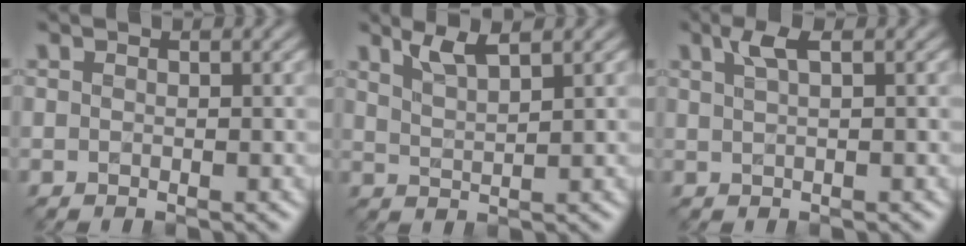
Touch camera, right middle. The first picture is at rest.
{"total": 2.6, "force": [1.9, 0.5, 1.7], "torque": [-0.027, 0.001, 0.038]}
{"total": 2.1, "force": [1.1, 0.6, 1.7], "torque": [-0.030, 0.004, 0.019]}